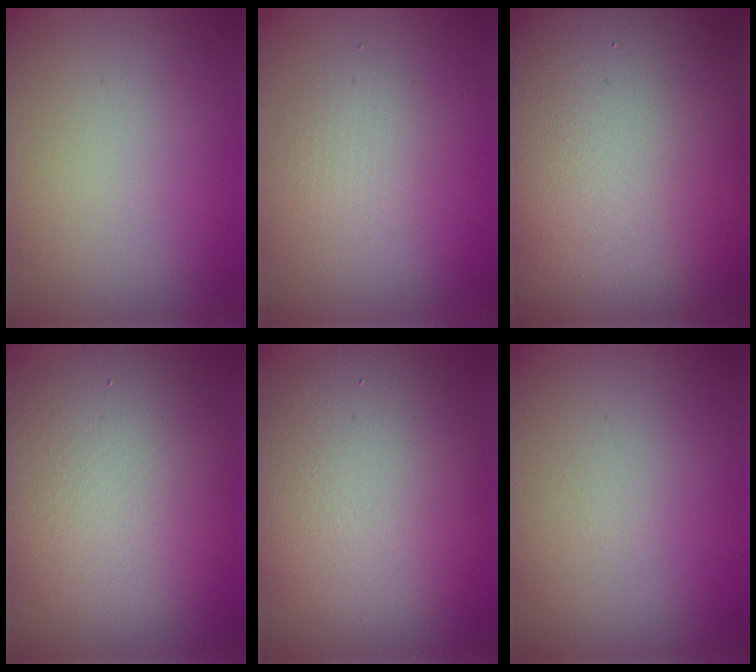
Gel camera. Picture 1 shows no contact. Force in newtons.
{"total": 1.8, "press": 1.8, "slide": 0.1}
{"total": 23.0, "press": 23.0, "slide": 1.3}
{"total": 7.5, "press": 7.5, "slide": 0.8}
{"total": 8.4, "press": 8.4, "slide": 0.6}
{"total": 0.0}